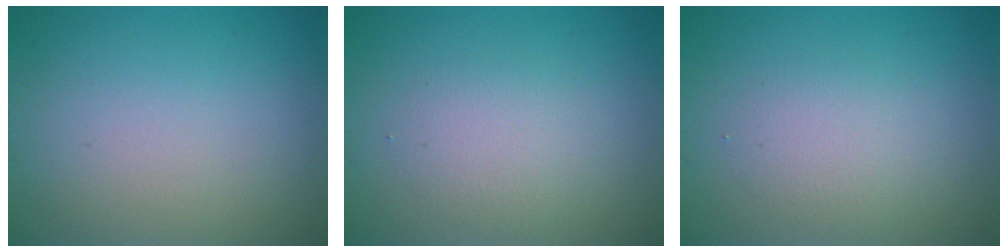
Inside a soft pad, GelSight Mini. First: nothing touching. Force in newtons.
{"total": 2.1, "press": 2.1, "slide": 0.2}
{"total": 2.1, "press": 2.1, "slide": 0.2}